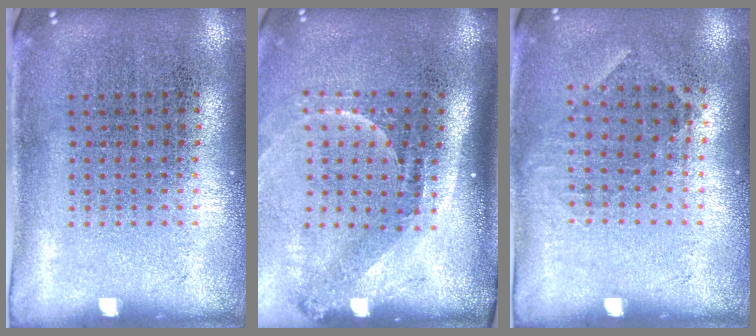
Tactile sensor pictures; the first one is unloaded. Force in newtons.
{"total": 2.2, "press": 1.4, "slide": 1.7}
{"total": 0.9, "press": 0.7, "slide": 0.5}